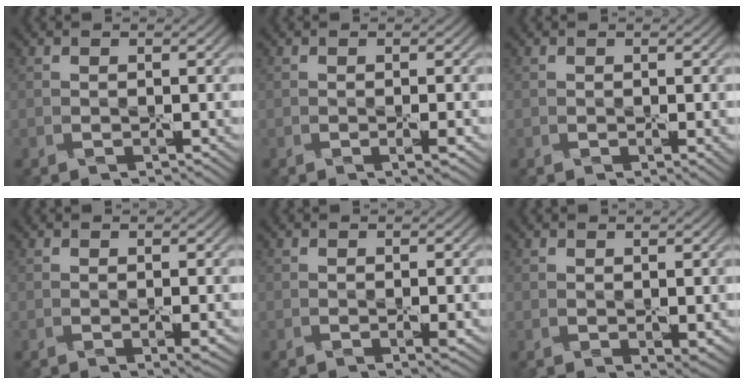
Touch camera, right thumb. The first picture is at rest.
{"total": 1.2, "force": [-0.4, 0.1, 1.2], "torque": [-0.022, -0.001, -0.006]}
{"total": 1.0, "force": [-0.1, 0.1, 1.0], "torque": [-0.015, -0.005, -0.002]}
{"total": 1.1, "force": [0.1, 0.1, 1.1], "torque": [-0.020, -0.002, 0.001]}
{"total": 0.9, "force": [-0.1, 0.1, 0.9], "torque": [-0.016, -0.003, -0.002]}
{"total": 1.5, "force": [0.5, 0.6, 1.3], "torque": [-0.025, -0.008, 0.015]}